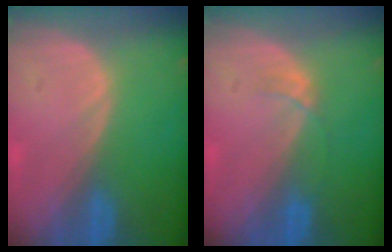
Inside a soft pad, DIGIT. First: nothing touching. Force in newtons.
{"total": 1.3, "press": 1.3, "slide": 0.1}